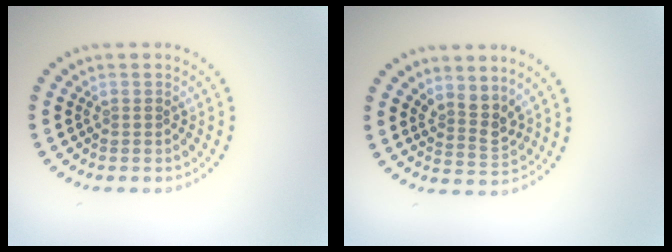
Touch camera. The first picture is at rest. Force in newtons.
{"total": 2.5, "press": 1.9, "slide": 1.6}